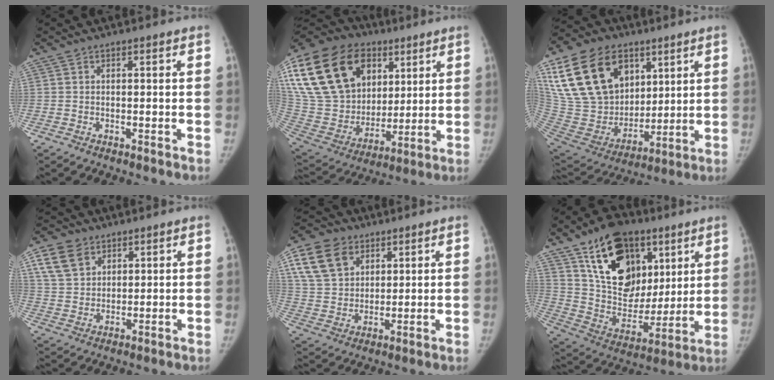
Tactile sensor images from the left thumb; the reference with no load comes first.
{"total": 35.8, "force": [14.7, 24.8, 21.3], "torque": [-0.463, 0.038, 0.284]}
{"total": 27.7, "force": [12.4, 18.8, 16.1], "torque": [-0.312, -0.011, 0.241]}
{"total": 8.7, "force": [4.5, 6.2, 4.1], "torque": [-0.062, -0.013, 0.090]}
{"total": 13.7, "force": [6.3, 9.9, 7.1], "torque": [-0.119, -0.008, 0.123]}
{"total": 23.9, "force": [11.6, 15.3, 14.2], "torque": [-0.200, -0.032, 0.204]}